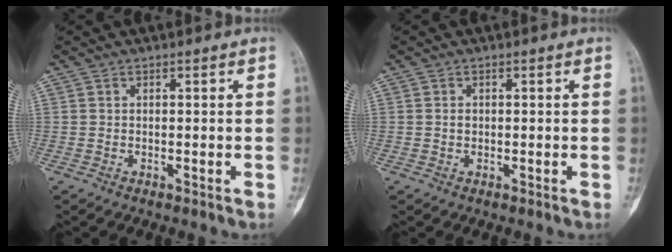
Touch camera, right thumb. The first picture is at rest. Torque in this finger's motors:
{"motor_torque": [0.23, 0.04, 0.17, -0.10, -0.02]}